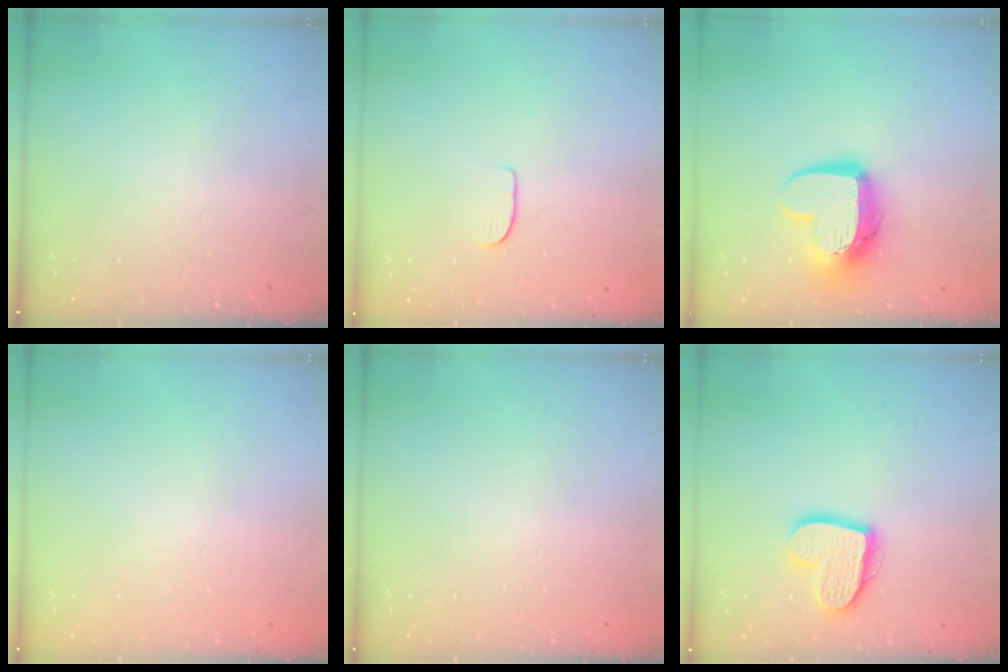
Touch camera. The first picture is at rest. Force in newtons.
{"total": 6.1, "press": 6.1, "slide": 0.5}
{"total": 13.3, "press": 13.3, "slide": 1.4}
{"total": 0.0}
{"total": 0.0}
{"total": 14.8, "press": 14.7, "slide": 1.3}